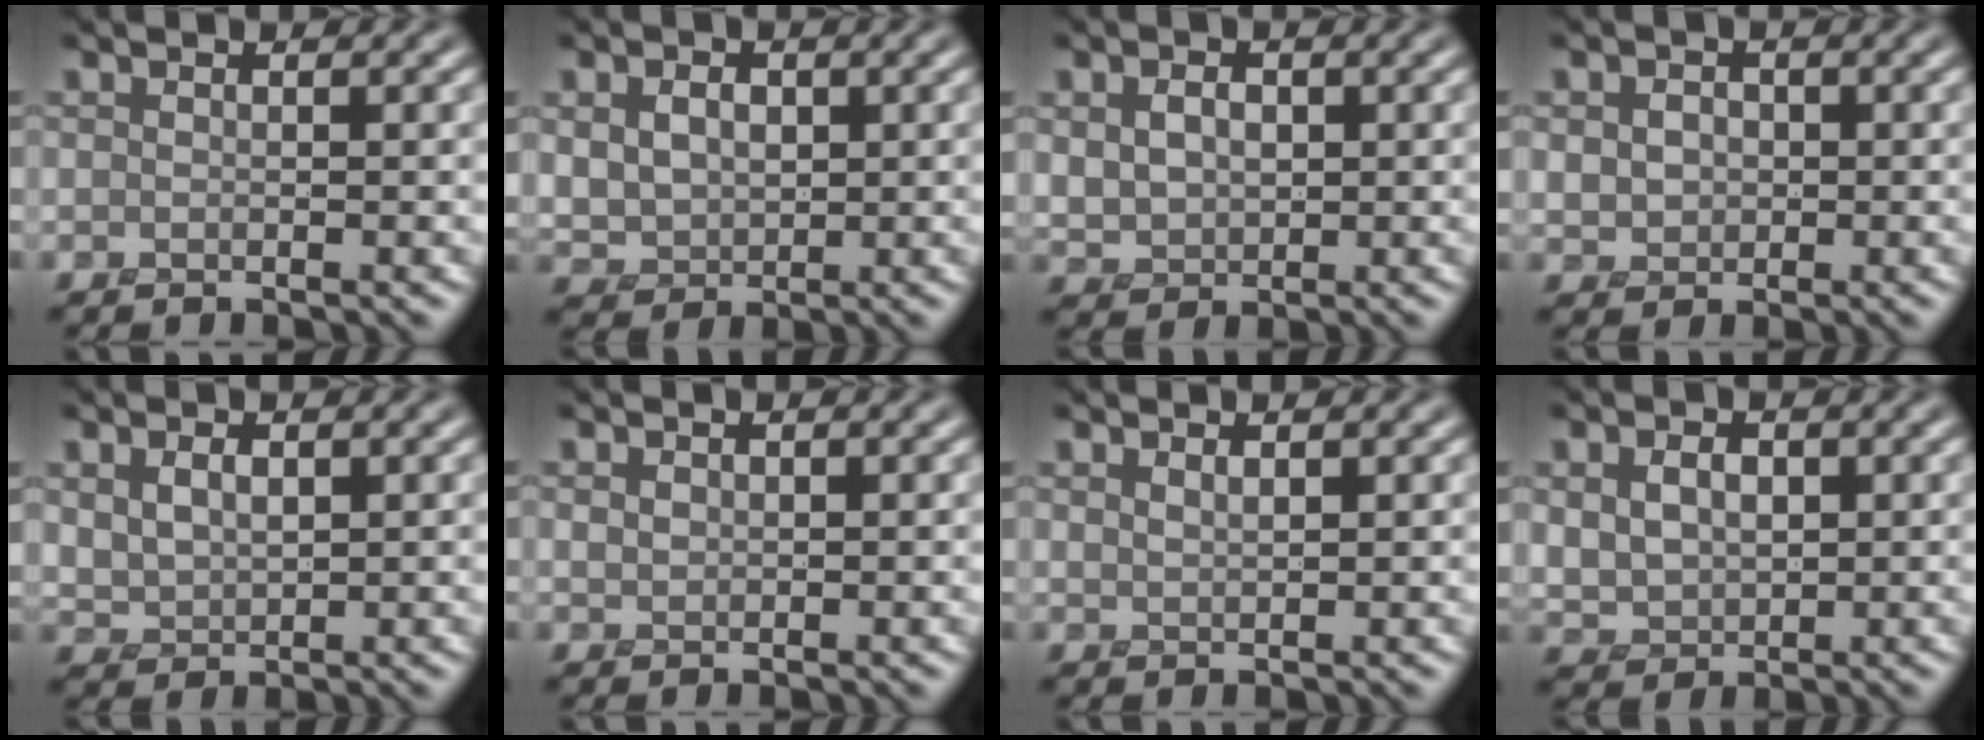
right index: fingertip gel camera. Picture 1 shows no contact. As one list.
[{"total": 6.0, "force": [0.4, 4.9, 3.5], "torque": [-0.072, 0.014, -0.001]}, {"total": 4.9, "force": [0.1, 3.9, 2.9], "torque": [-0.058, 0.006, 0.001]}, {"total": 3.7, "force": [0.2, 3.1, 2.0], "torque": [-0.035, 0.012, -0.011]}, {"total": 3.2, "force": [0.4, 2.3, 2.2], "torque": [-0.048, -0.004, 0.015]}, {"total": 0.8, "force": [0.3, 0.7, 0.3], "torque": [-0.007, -0.002, 0.009]}, {"total": 0.9, "force": [0.8, 0.2, 0.4], "torque": [-0.013, -0.003, 0.021]}, {"total": 5.3, "force": [0.2, 4.2, 3.3], "torque": [-0.068, 0.005, 0.007]}]